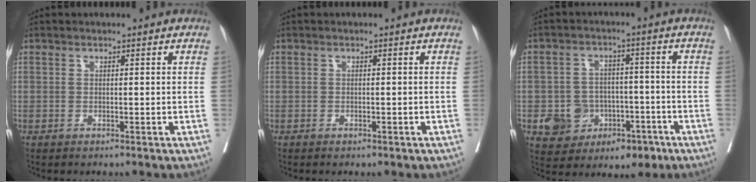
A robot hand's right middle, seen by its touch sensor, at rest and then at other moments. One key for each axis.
{"total": 1.3, "fx": -0.9, "fy": 0.6, "fz": 0.7, "tx": -0.013, "ty": -0.001, "tz": -0.008}
{"total": 9.2, "fx": -3.8, "fy": 7.4, "fz": 3.9, "tx": -0.059, "ty": 0.025, "tz": -0.047}